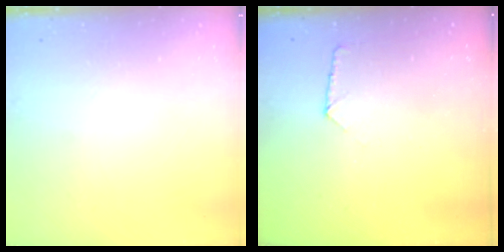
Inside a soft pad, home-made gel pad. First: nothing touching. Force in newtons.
{"total": 5.5, "press": 5.4, "slide": 0.5}